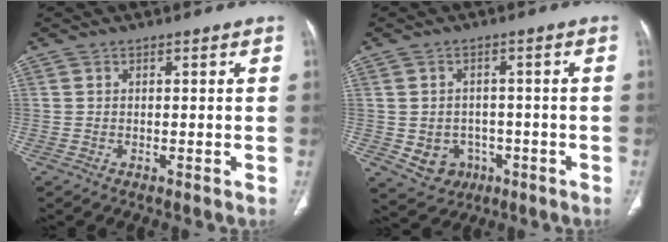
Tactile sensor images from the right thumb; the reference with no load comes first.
{"total": 6.7, "force": [-2.0, 5.9, 2.7], "torque": [-0.025, 0.017, -0.014]}